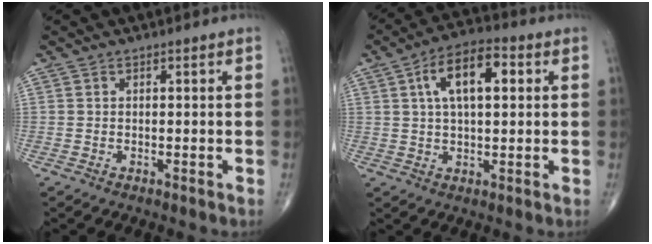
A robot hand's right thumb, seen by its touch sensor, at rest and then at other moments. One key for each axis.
{"total": 11.1, "fx": 2.9, "fy": 5.1, "fz": 9.4, "tx": -0.152, "ty": 0.015, "tz": 0.043}